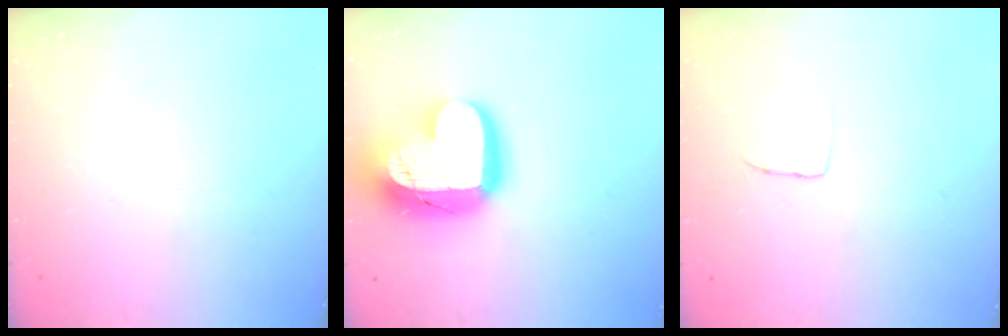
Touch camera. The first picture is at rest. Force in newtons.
{"total": 21.1, "press": 21.0, "slide": 1.7}
{"total": 2.9, "press": 2.9, "slide": 0.1}